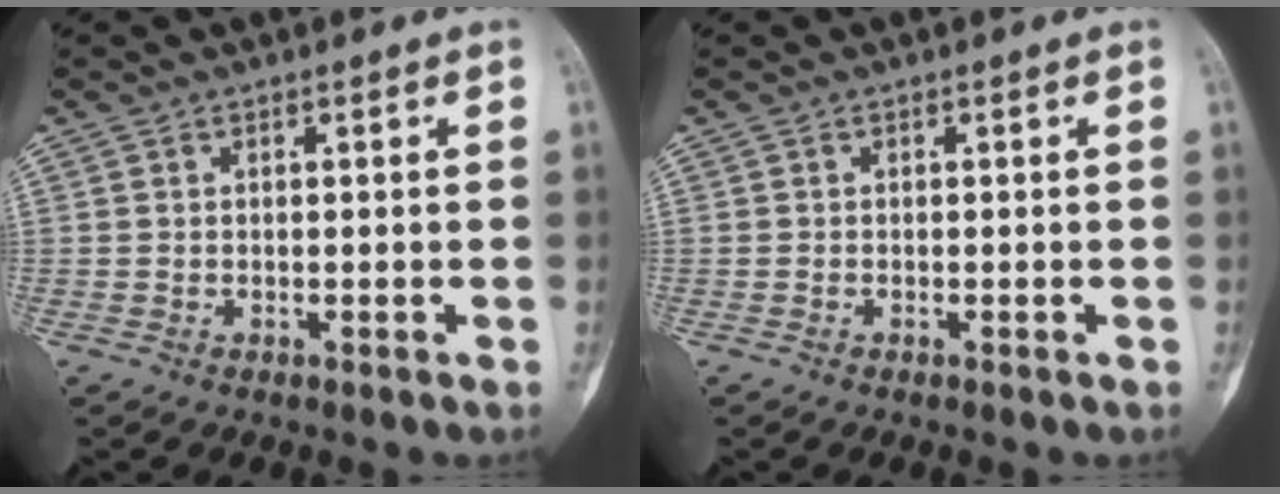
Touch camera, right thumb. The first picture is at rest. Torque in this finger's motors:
{"motor_torque": [-0.06, -0.02, 0.00, -0.02, -0.01]}